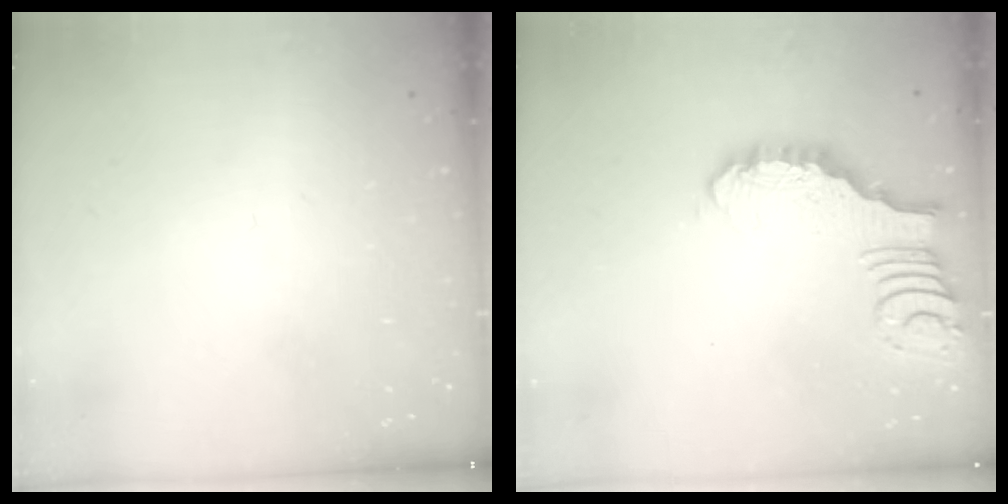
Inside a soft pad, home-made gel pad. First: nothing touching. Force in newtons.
{"total": 2.7, "press": 2.7, "slide": 0.2}